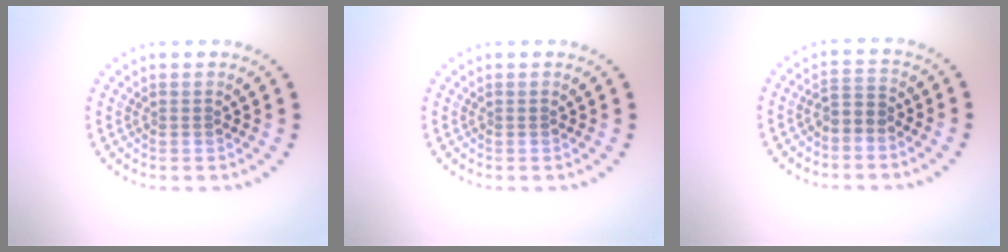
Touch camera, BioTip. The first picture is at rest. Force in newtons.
{"total": 0.0}
{"total": 1.8, "press": 1.4, "slide": 1.1}